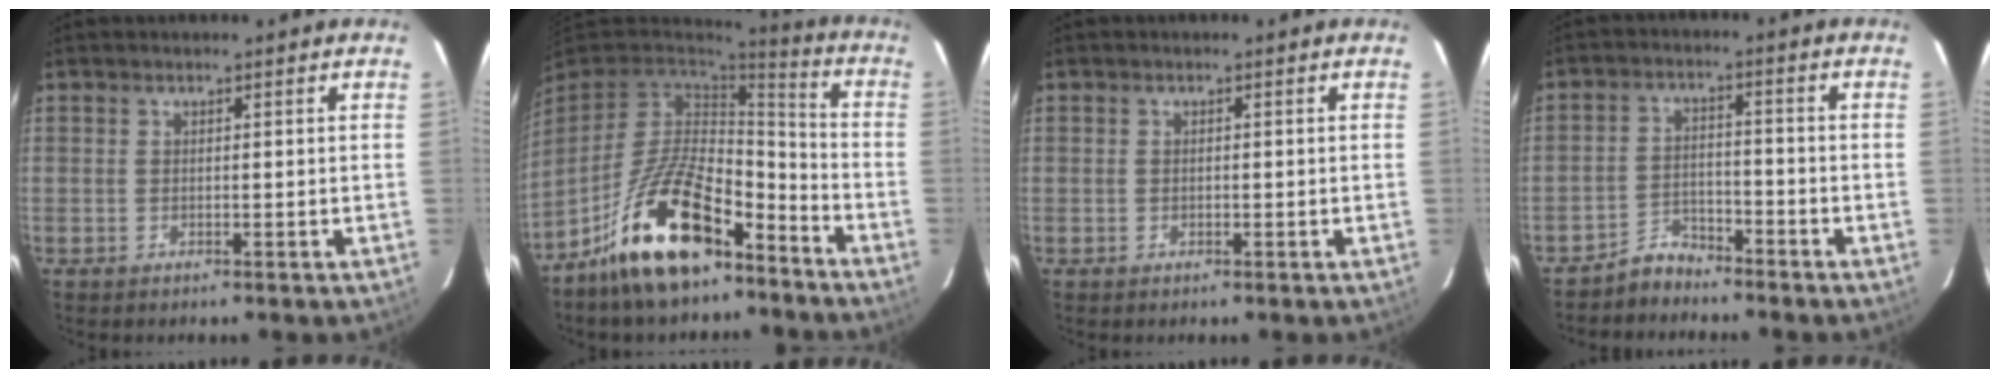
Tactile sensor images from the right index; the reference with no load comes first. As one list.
[{"total": 18.9, "force": [-11.8, 8.0, 12.3], "torque": [-0.248, 0.007, -0.205]}, {"total": 0.5, "force": [-0.2, 0.5, 0.1], "torque": [0.002, -0.001, -0.001]}, {"total": 4.5, "force": [-4.1, 1.7, 0.1], "torque": [-0.008, 0.018, -0.073]}]